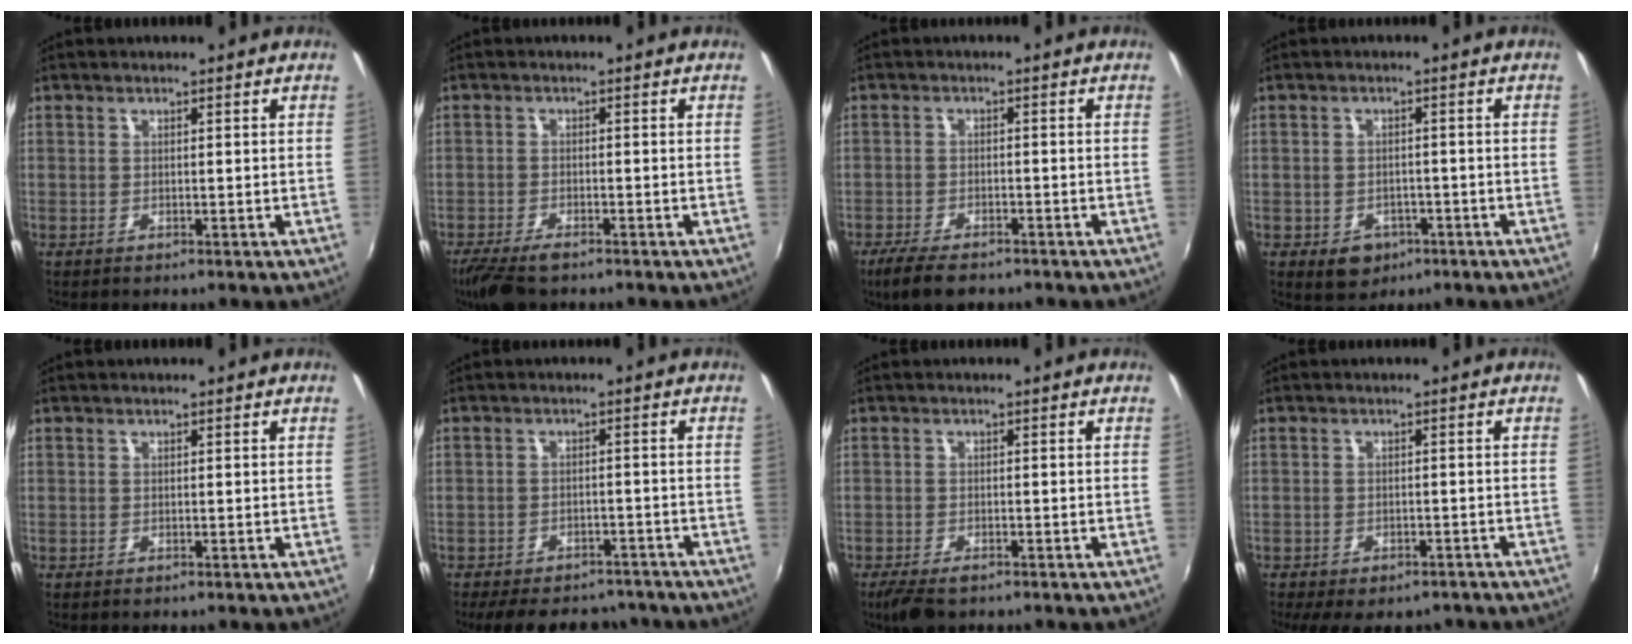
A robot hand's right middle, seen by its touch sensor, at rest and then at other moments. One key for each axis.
{"total": 7.4, "fx": -5.7, "fy": 2.1, "fz": 4.2, "tx": -0.104, "ty": -0.027, "tz": -0.105}
{"total": 7.0, "fx": -5.5, "fy": 2.2, "fz": 3.8, "tx": -0.097, "ty": -0.020, "tz": -0.096}
{"total": 5.1, "fx": -2.5, "fy": 4.0, "fz": 1.9, "tx": -0.046, "ty": -0.002, "tz": -0.026}
{"total": 0.0}
{"total": 13.3, "fx": -10.8, "fy": 5.9, "fz": 4.9, "tx": -0.114, "ty": 0.007, "tz": -0.140}
{"total": 5.0, "fx": -3.6, "fy": 1.6, "fz": 2.9, "tx": -0.073, "ty": -0.020, "tz": -0.065}
{"total": 7.9, "fx": -5.8, "fy": 3.9, "fz": 3.6, "tx": -0.080, "ty": -0.014, "tz": -0.076}